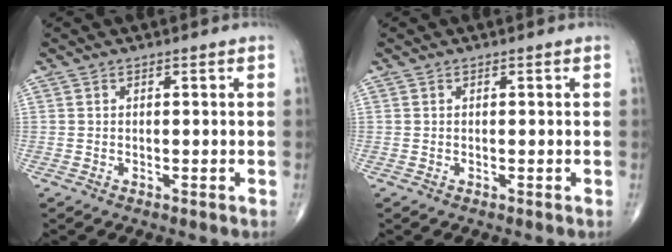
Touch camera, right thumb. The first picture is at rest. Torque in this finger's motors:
{"motor_torque": [-0.02, 0.04, -0.07, -0.04, 0.01]}